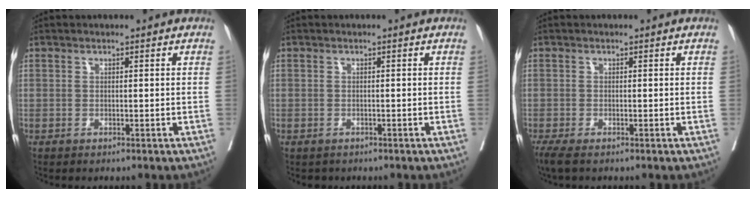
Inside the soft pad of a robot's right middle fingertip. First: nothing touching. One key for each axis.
{"total": 0.9, "fx": -0.7, "fy": 0.5, "fz": 0.0, "tx": -0.009, "ty": 0.000, "tz": -0.011}
{"total": 2.8, "fx": -2.2, "fy": 0.5, "fz": 1.7, "tx": -0.035, "ty": -0.013, "tz": -0.039}